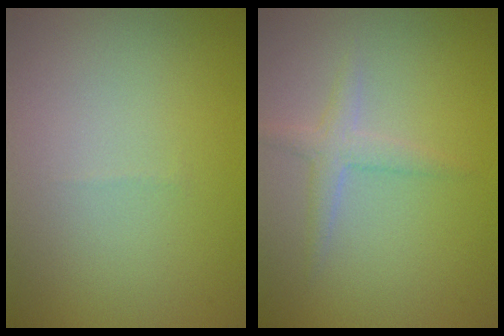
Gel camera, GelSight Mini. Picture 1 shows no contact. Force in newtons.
{"total": 1.9, "press": 1.9, "slide": 0.1}